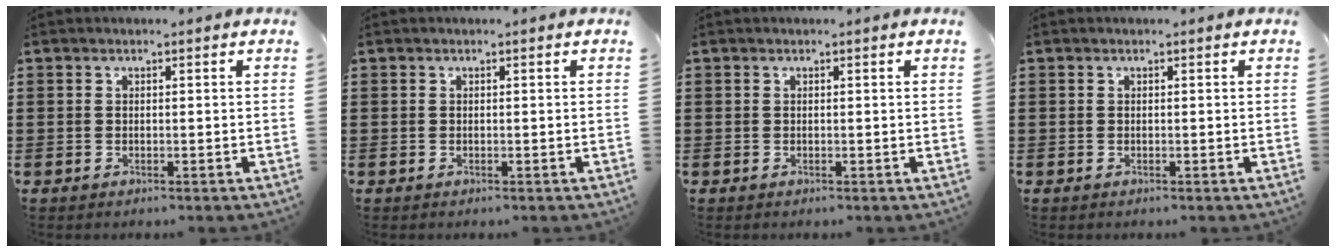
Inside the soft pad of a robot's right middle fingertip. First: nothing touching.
{"total": 0.0}
{"total": 0.0}
{"total": 0.0}